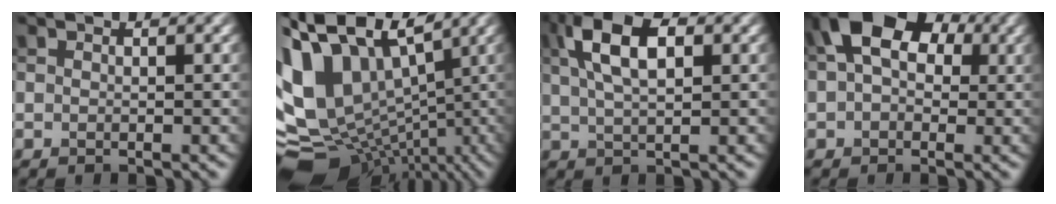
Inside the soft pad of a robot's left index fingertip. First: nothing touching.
{"total": 13.8, "force": [0.4, 9.4, 10.1], "torque": [-0.224, 0.009, 0.026]}
{"total": 6.5, "force": [2.3, 2.9, 5.4], "torque": [-0.102, 0.015, 0.034]}
{"total": 10.0, "force": [3.1, 6.7, 6.7], "torque": [-0.095, 0.035, 0.028]}